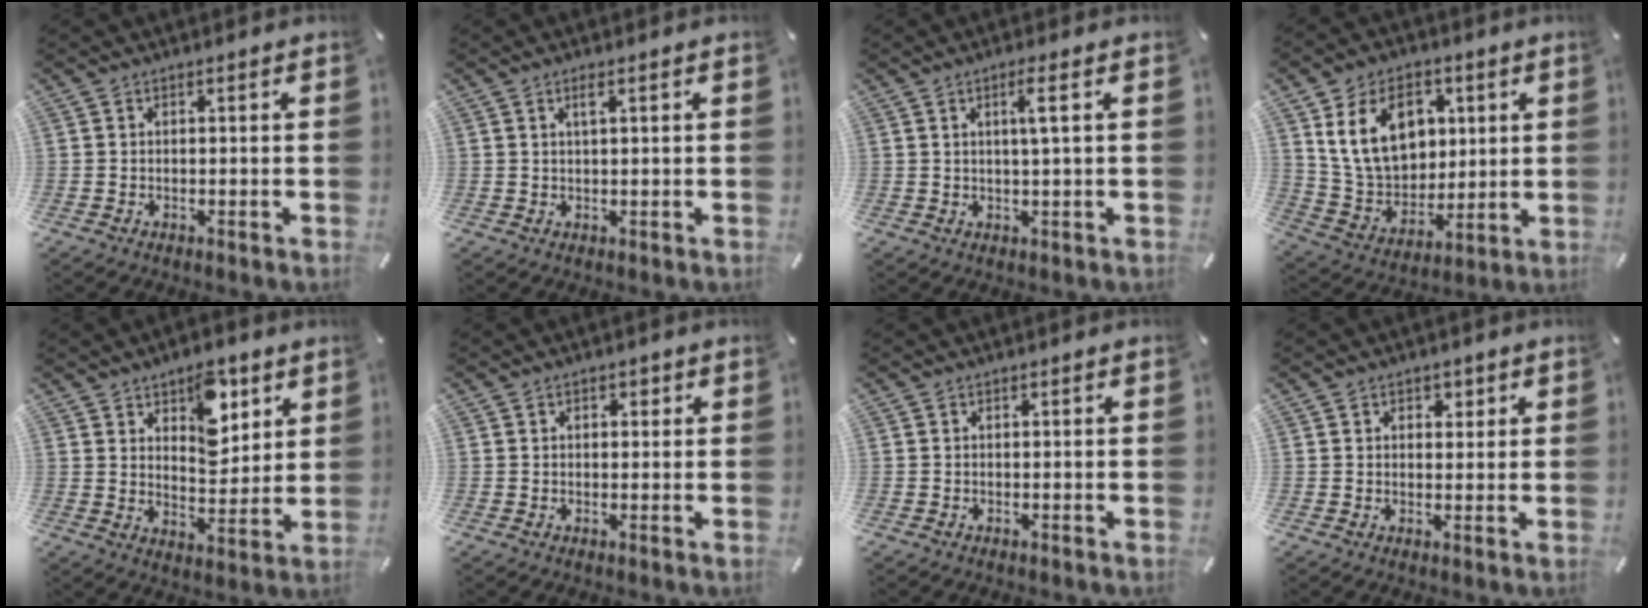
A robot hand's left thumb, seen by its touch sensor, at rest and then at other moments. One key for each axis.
{"total": 2.1, "fx": 0.9, "fy": 0.4, "fz": 1.8, "tx": -0.039, "ty": 0.003, "tz": 0.014}
{"total": 4.1, "fx": 1.1, "fy": 0.1, "fz": 4.0, "tx": -0.071, "ty": -0.005, "tz": 0.014}
{"total": 16.2, "fx": 5.6, "fy": 12.4, "fz": 8.9, "tx": -0.164, "ty": -0.004, "tz": 0.109}
{"total": 11.2, "fx": 5.8, "fy": 6.8, "fz": 6.7, "tx": -0.084, "ty": -0.020, "tz": 0.100}
{"total": 1.5, "fx": 0.5, "fy": 1.2, "fz": 0.8, "tx": -0.010, "ty": 0.005, "tz": 0.004}
{"total": 0.0}
{"total": 1.9, "fx": 0.9, "fy": 1.6, "fz": 0.6, "tx": 0.002, "ty": -0.001, "tz": 0.010}